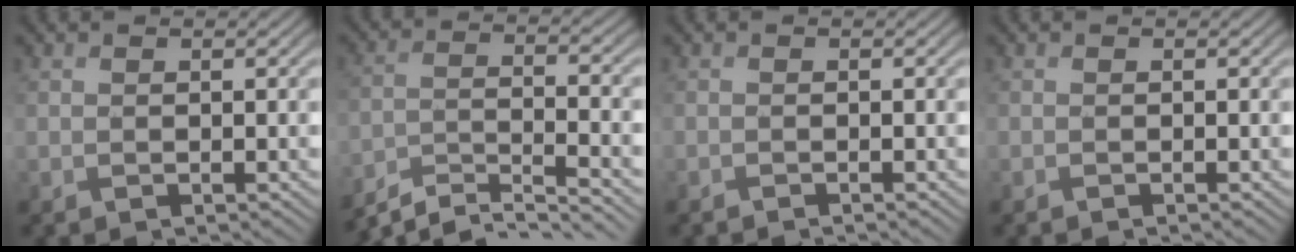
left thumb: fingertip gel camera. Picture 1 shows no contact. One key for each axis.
{"total": 7.7, "fx": -6.5, "fy": 1.6, "fz": 3.8, "tx": -0.078, "ty": -0.006, "tz": -0.121}
{"total": 0.6, "fx": -0.5, "fy": 0.0, "fz": 0.1, "tx": -0.002, "ty": -0.002, "tz": -0.012}
{"total": 0.0}